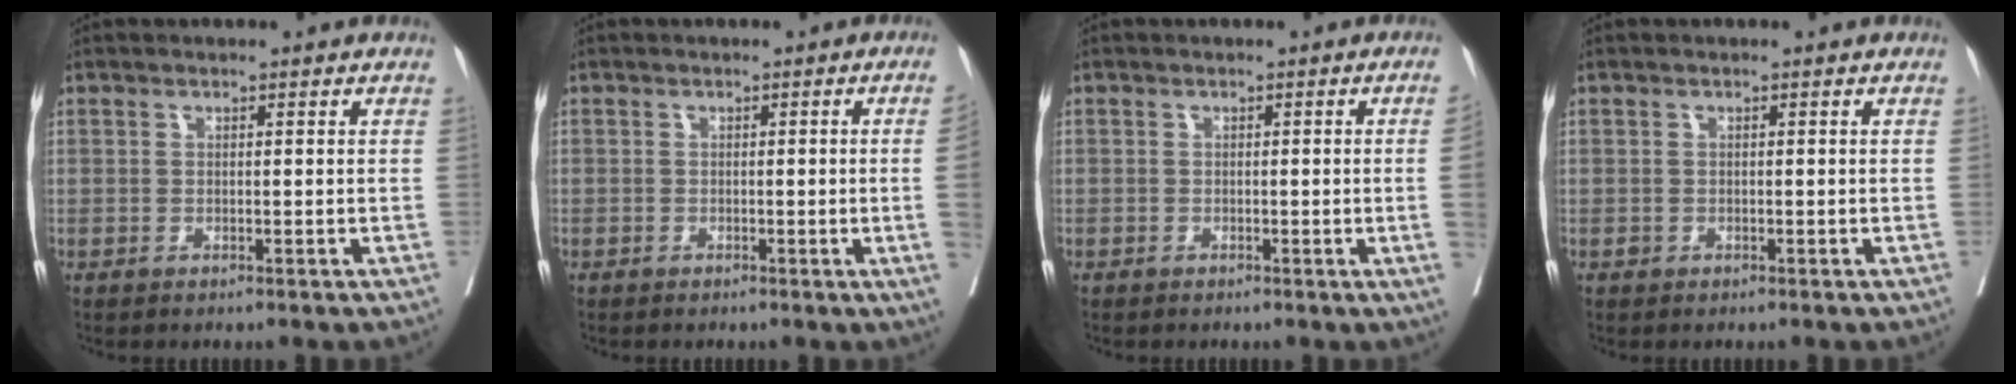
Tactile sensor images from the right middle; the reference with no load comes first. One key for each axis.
{"total": 2.8, "fx": -0.4, "fy": -1.2, "fz": 2.5, "tx": -0.031, "ty": -0.005, "tz": -0.004}
{"total": 2.5, "fx": -0.4, "fy": -1.2, "fz": 2.2, "tx": -0.028, "ty": -0.004, "tz": -0.003}
{"total": 0.5, "fx": -0.2, "fy": 0.4, "fz": 0.1, "tx": -0.003, "ty": 0.002, "tz": -0.005}